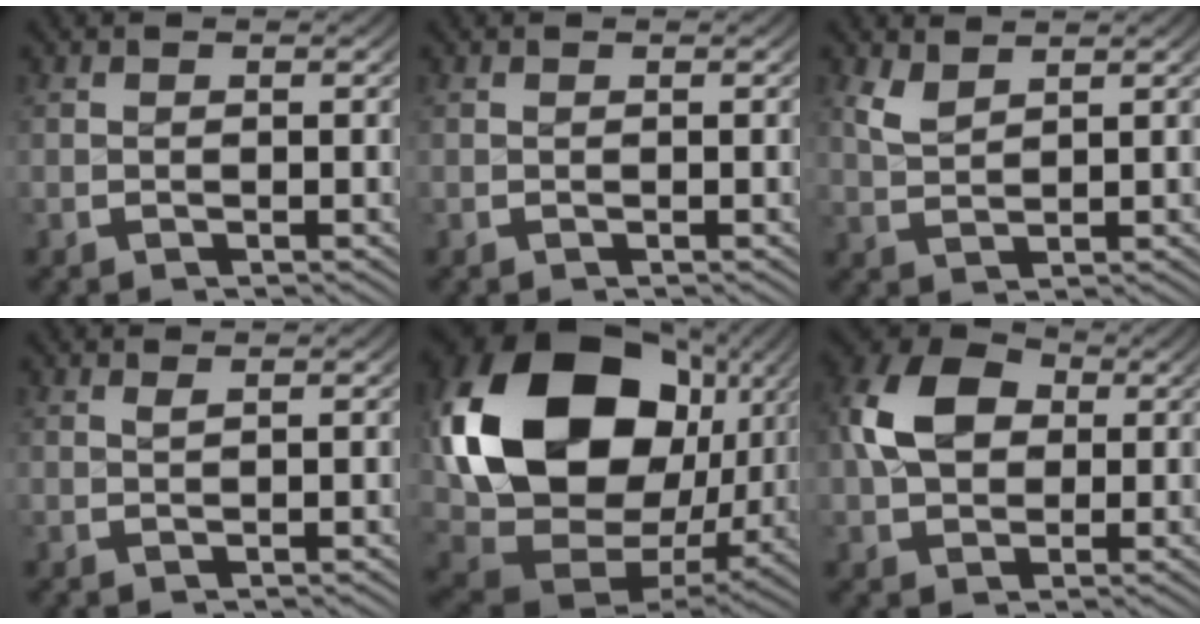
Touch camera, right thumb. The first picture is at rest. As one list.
[{"total": 0.0}, {"total": 2.4, "force": [2.0, 0.6, 1.2], "torque": [-0.033, -0.002, 0.051]}, {"total": 0.6, "force": [0.5, 0.0, 0.3], "torque": [-0.006, 0.001, 0.013]}, {"total": 23.5, "force": [1.3, 15.6, 17.5], "torque": [-0.361, -0.049, 0.052]}, {"total": 8.7, "force": [2.1, 6.2, 5.7], "torque": [-0.133, -0.010, 0.047]}]